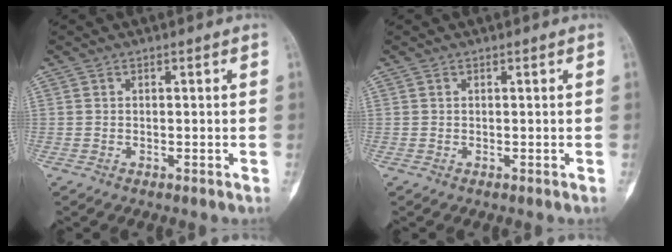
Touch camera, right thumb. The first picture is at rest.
{"total": 0.0}